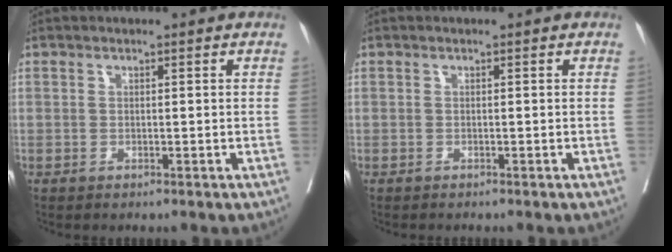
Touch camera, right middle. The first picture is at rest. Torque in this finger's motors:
{"motor_torque": [0.10, -0.10, -0.01, 0.01]}